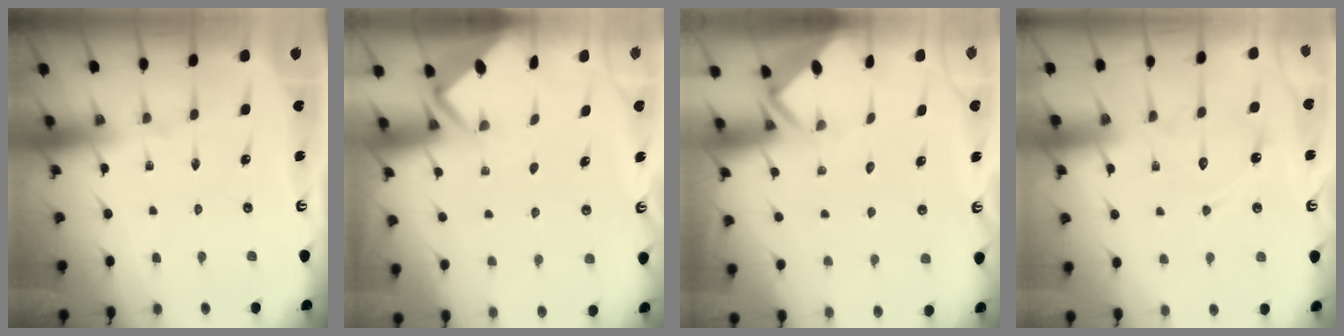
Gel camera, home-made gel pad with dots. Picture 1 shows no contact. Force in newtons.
{"total": 2.5, "press": 2.5, "slide": 0.2}
{"total": 3.4, "press": 3.4, "slide": 0.3}
{"total": 12.1, "press": 12.1, "slide": 0.8}